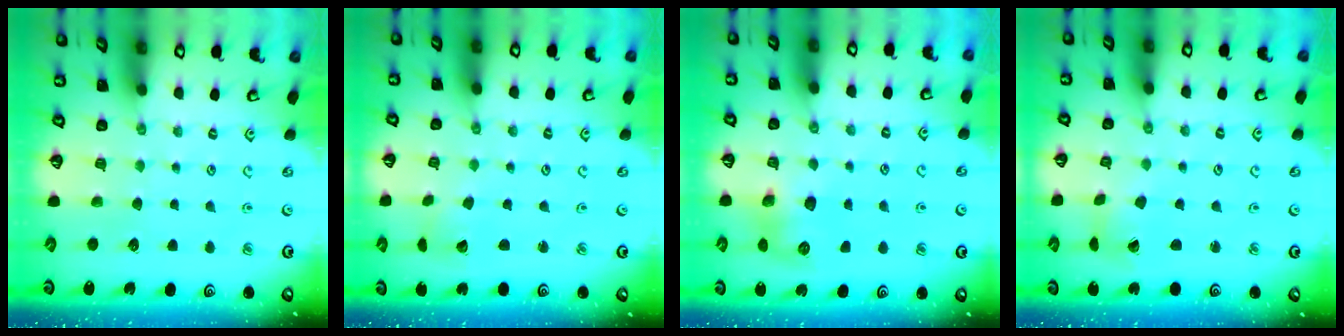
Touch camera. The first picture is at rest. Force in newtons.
{"total": 2.2, "press": 2.2, "slide": 0.1}
{"total": 8.3, "press": 8.3, "slide": 0.5}
{"total": 2.4, "press": 2.4, "slide": 0.4}